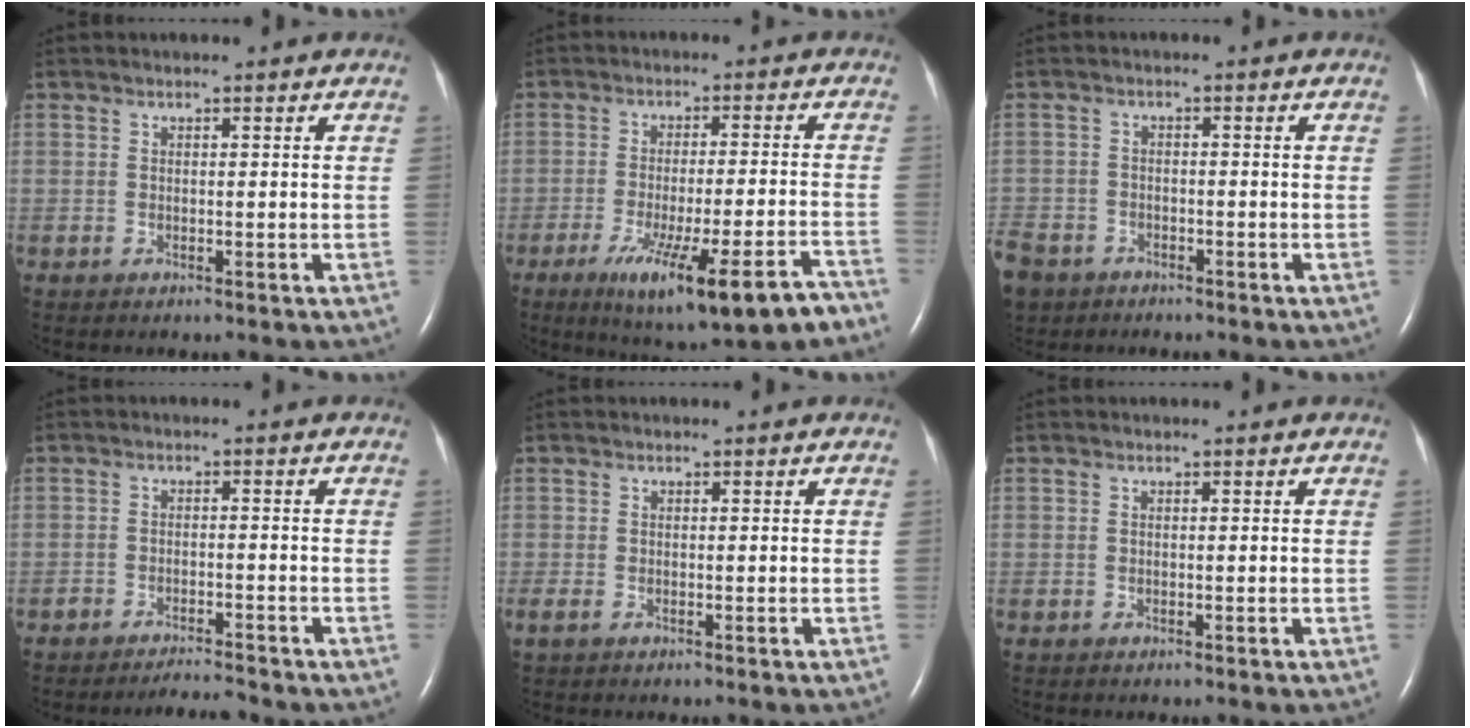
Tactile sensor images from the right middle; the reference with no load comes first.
{"total": 15.8, "force": [-10.2, 1.7, 12.0], "torque": [-0.149, -0.023, -0.151]}
{"total": 11.0, "force": [-6.8, 7.8, 3.7], "torque": [-0.125, -0.014, -0.117]}
{"total": 3.2, "force": [-3.1, -0.2, 0.5], "torque": [-0.012, -0.014, -0.051]}
{"total": 1.0, "force": [-0.5, 0.4, 0.7], "torque": [-0.019, -0.003, -0.007]}
{"total": 0.0}